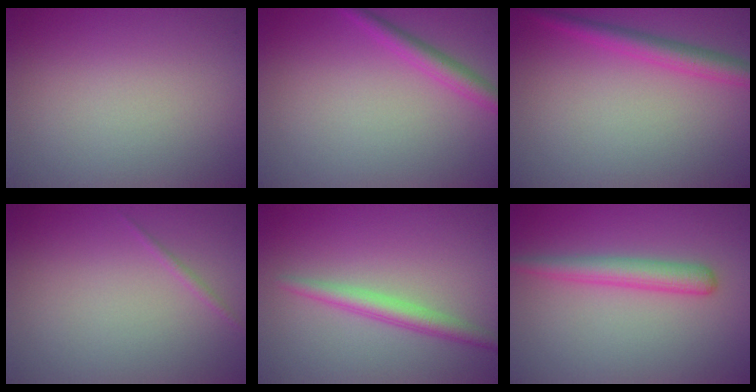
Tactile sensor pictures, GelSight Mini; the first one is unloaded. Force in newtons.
{"total": 2.2, "press": 2.2, "slide": 0.1}
{"total": 3.0, "press": 3.0, "slide": 0.0}
{"total": 0.6, "press": 0.6, "slide": 0.0}
{"total": 2.5, "press": 2.5, "slide": 0.0}
{"total": 2.8, "press": 2.8, "slide": 0.1}